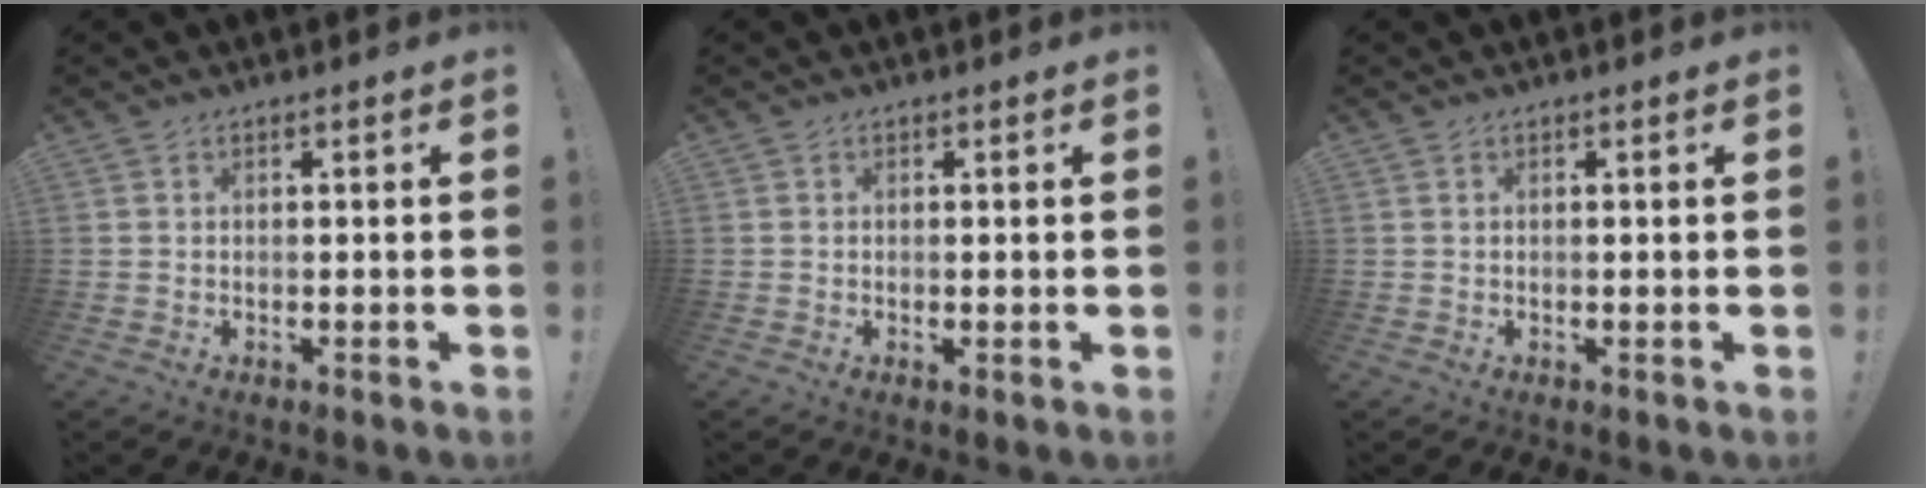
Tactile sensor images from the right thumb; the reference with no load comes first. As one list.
[{"total": 0.6, "force": [0.3, 0.0, 0.6], "torque": [-0.005, -0.003, 0.005]}, {"total": 0.5, "force": [0.3, -0.1, 0.4], "torque": [-0.003, -0.003, 0.005]}]